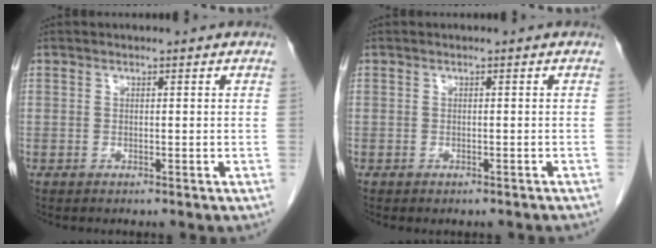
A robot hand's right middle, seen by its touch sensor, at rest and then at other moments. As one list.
[{"total": 1.7, "force": [-1.4, 0.6, 0.7], "torque": [-0.013, -0.002, -0.014]}]